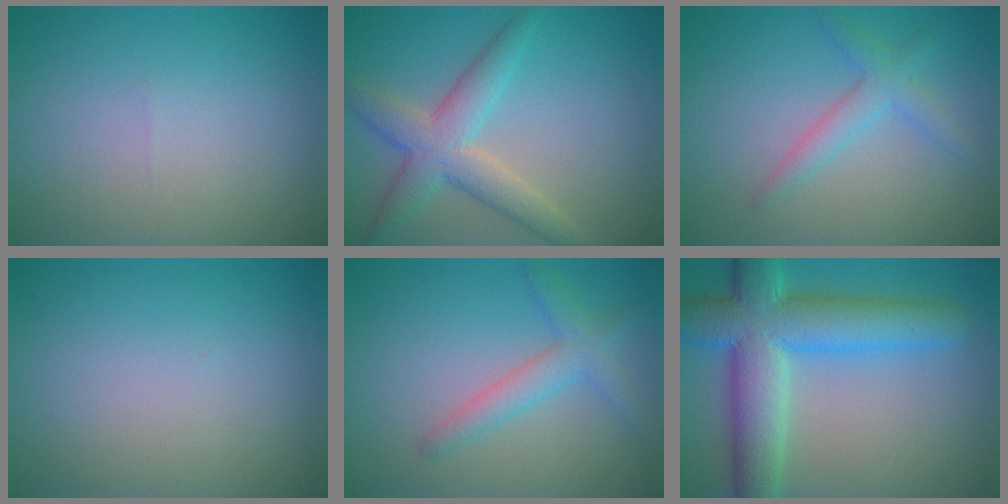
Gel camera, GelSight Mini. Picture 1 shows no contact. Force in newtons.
{"total": 4.9, "press": 4.9, "slide": 0.1}
{"total": 2.5, "press": 2.5, "slide": 0.1}
{"total": 0.0}
{"total": 2.9, "press": 2.9, "slide": 0.1}
{"total": 9.7, "press": 9.7, "slide": 0.4}